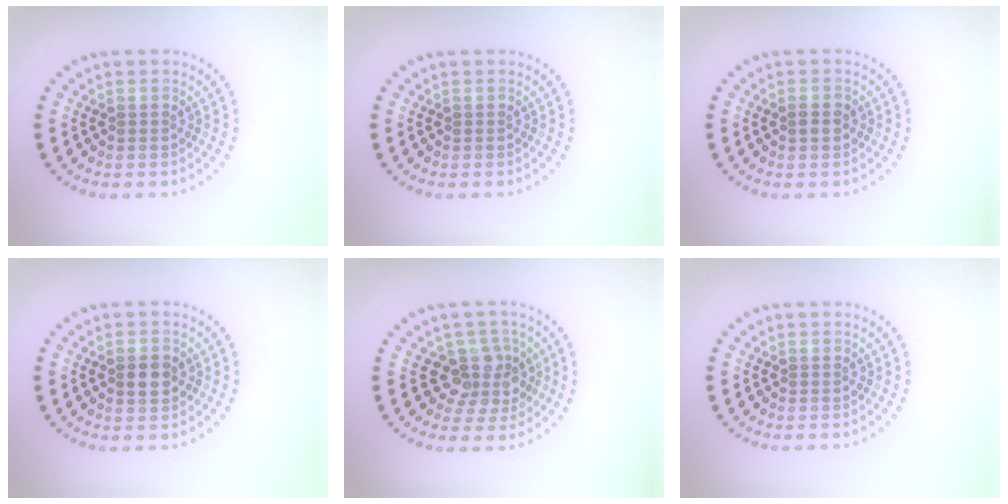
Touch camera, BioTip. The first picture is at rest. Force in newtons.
{"total": 0.0}
{"total": 1.2, "press": 1.2, "slide": 0.1}
{"total": 2.4, "press": 2.4, "slide": 0.0}
{"total": 3.6, "press": 3.0, "slide": 1.9}
{"total": 0.0}